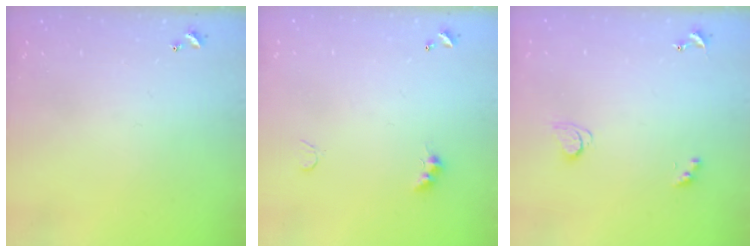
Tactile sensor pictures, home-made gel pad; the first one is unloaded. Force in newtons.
{"total": 3.2, "press": 3.1, "slide": 0.5}
{"total": 2.8, "press": 2.8, "slide": 0.6}